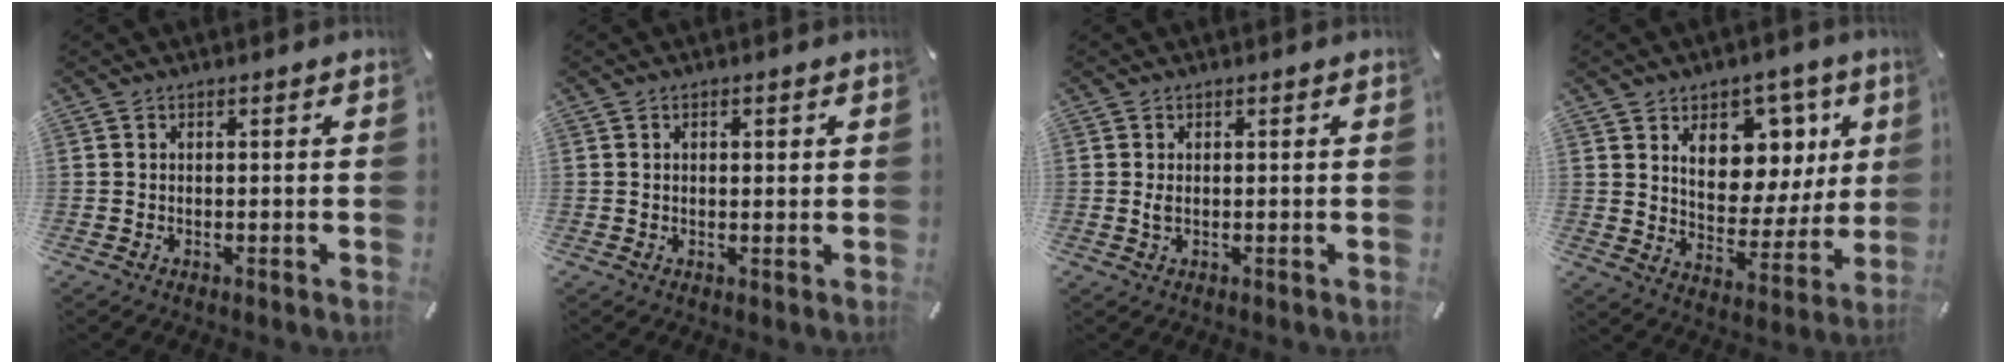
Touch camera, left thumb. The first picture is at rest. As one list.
[{"total": 1.1, "force": [0.4, 0.7, 0.8], "torque": [-0.017, 0.005, 0.006]}, {"total": 1.2, "force": [0.2, 0.5, 1.1], "torque": [-0.023, 0.000, 0.003]}, {"total": 12.6, "force": [5.6, 9.7, 5.8], "torque": [-0.075, -0.047, 0.104]}]